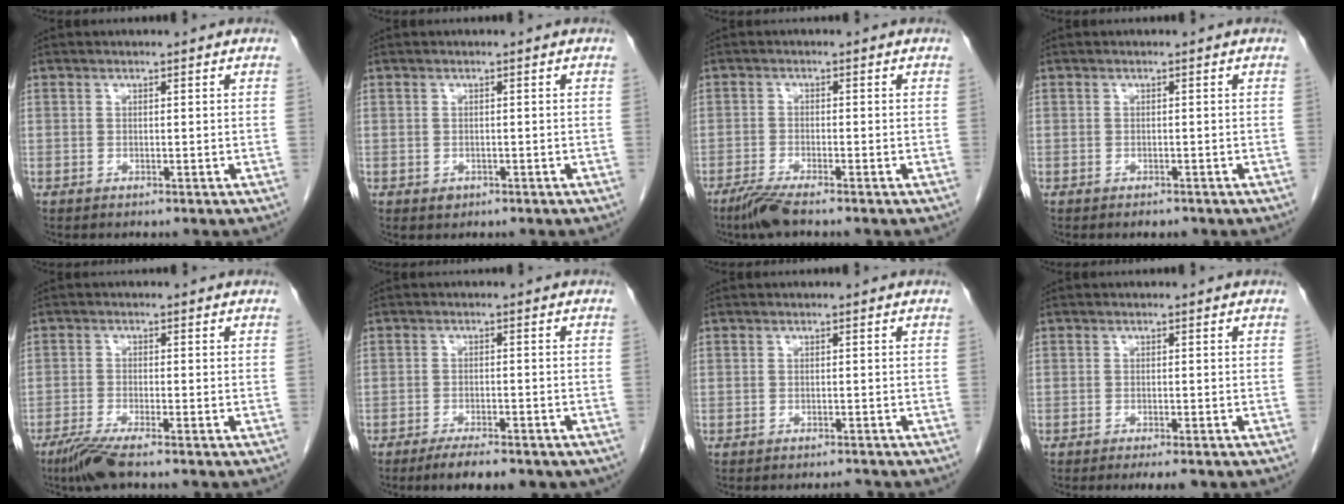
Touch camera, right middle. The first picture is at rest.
{"total": 1.0, "force": [-0.4, 0.8, 0.3], "torque": [-0.006, 0.002, 0.000]}
{"total": 3.8, "force": [-3.0, 0.1, 2.3], "torque": [-0.053, -0.011, -0.061]}
{"total": 1.1, "force": [-0.8, 0.5, 0.4], "torque": [-0.010, -0.002, -0.008]}
{"total": 4.8, "force": [-3.5, 0.0, 3.2], "torque": [-0.066, -0.014, -0.069]}
{"total": 6.8, "force": [-5.1, 1.8, 4.1], "torque": [-0.055, -0.009, -0.068]}
{"total": 1.1, "force": [-1.1, -0.1, 0.1], "torque": [-0.007, -0.006, -0.011]}
{"total": 3.0, "force": [-2.3, 0.5, 1.9], "torque": [-0.023, -0.008, -0.030]}